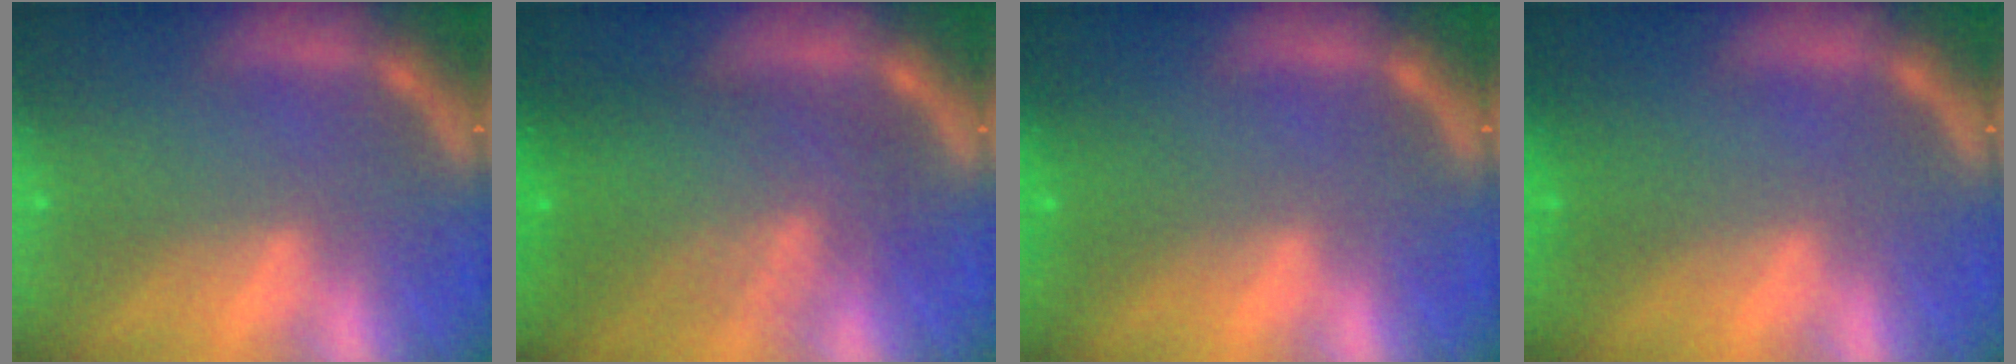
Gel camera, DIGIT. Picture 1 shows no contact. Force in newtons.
{"total": 8.6}
{"total": 1.4}
{"total": 1.0}